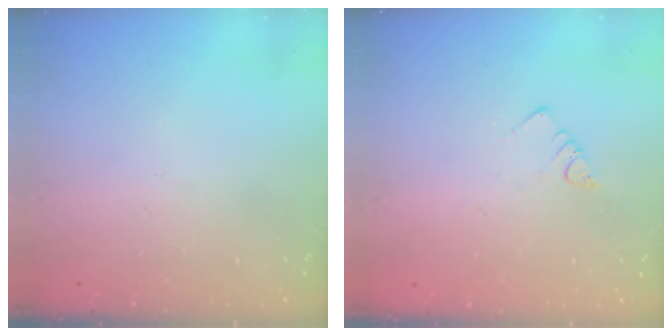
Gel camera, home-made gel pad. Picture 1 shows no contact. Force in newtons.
{"total": 3.0, "press": 3.0, "slide": 0.2}